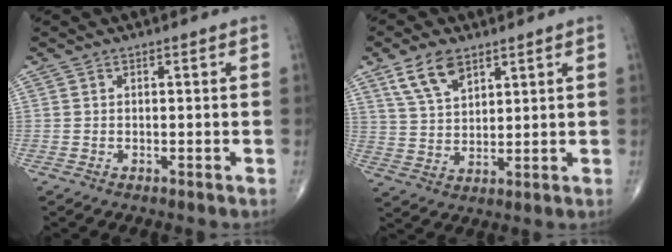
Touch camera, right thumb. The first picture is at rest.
{"total": 8.0, "force": [4.9, 4.1, 4.8], "torque": [-0.079, -0.021, 0.100]}